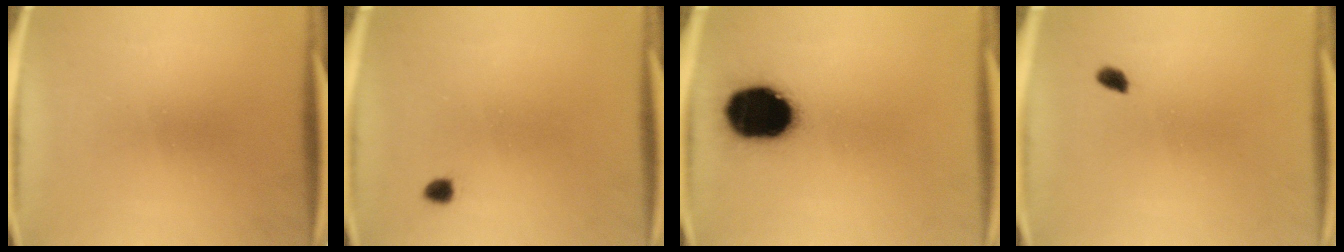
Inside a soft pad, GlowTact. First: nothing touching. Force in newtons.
{"total": 1.3}
{"total": 19.2}
{"total": 1.5}